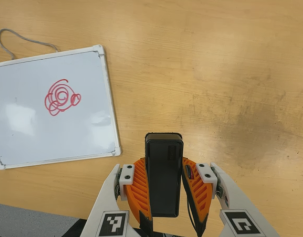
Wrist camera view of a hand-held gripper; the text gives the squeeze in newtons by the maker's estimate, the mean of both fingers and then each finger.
{"total": 5.1, "left": 3.3, "right": 6.9}